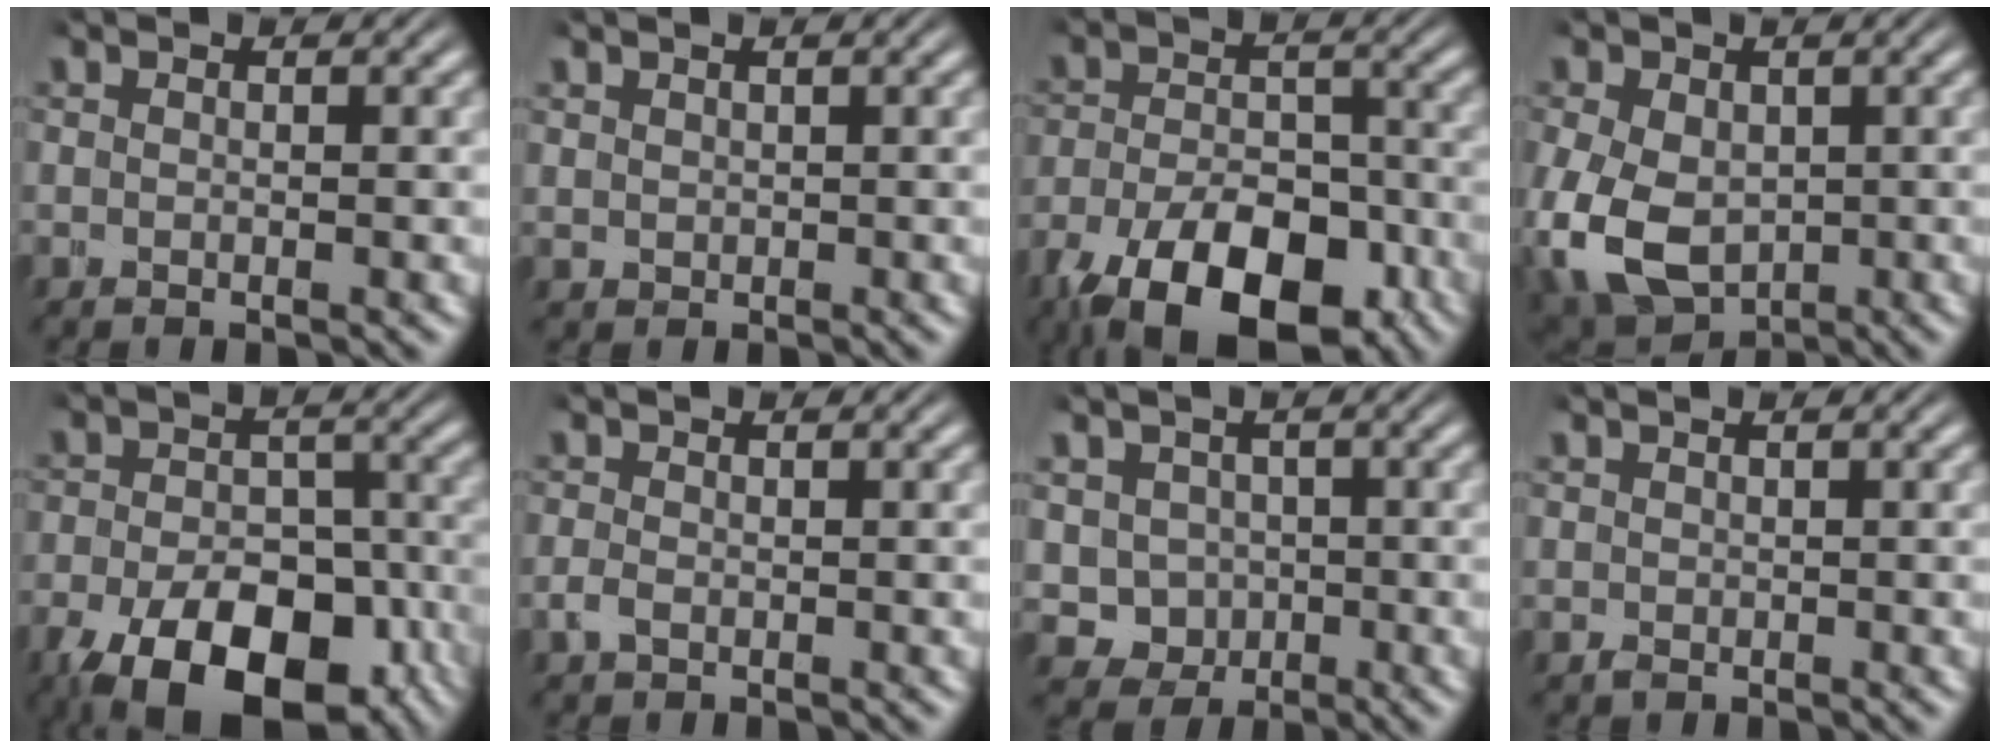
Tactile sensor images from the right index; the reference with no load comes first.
{"total": 1.0, "force": [0.1, 0.0, -1.0], "torque": [0.006, -0.008, 0.019]}
{"total": 10.8, "force": [-7.2, 5.6, 5.7], "torque": [-0.089, -0.041, -0.088]}
{"total": 8.9, "force": [-2.9, 7.5, 3.7], "torque": [-0.128, -0.069, -0.009]}
{"total": 11.7, "force": [-7.8, 6.3, 6.1], "torque": [-0.104, -0.054, -0.089]}
{"total": 1.1, "force": [-1.0, 0.3, -0.4], "torque": [-0.010, -0.016, -0.002]}
{"total": 7.4, "force": [-2.0, 7.1, 0.9], "torque": [-0.047, -0.045, -0.017]}
{"total": 1.2, "force": [-0.4, -0.2, -1.1], "torque": [0.007, -0.010, 0.008]}